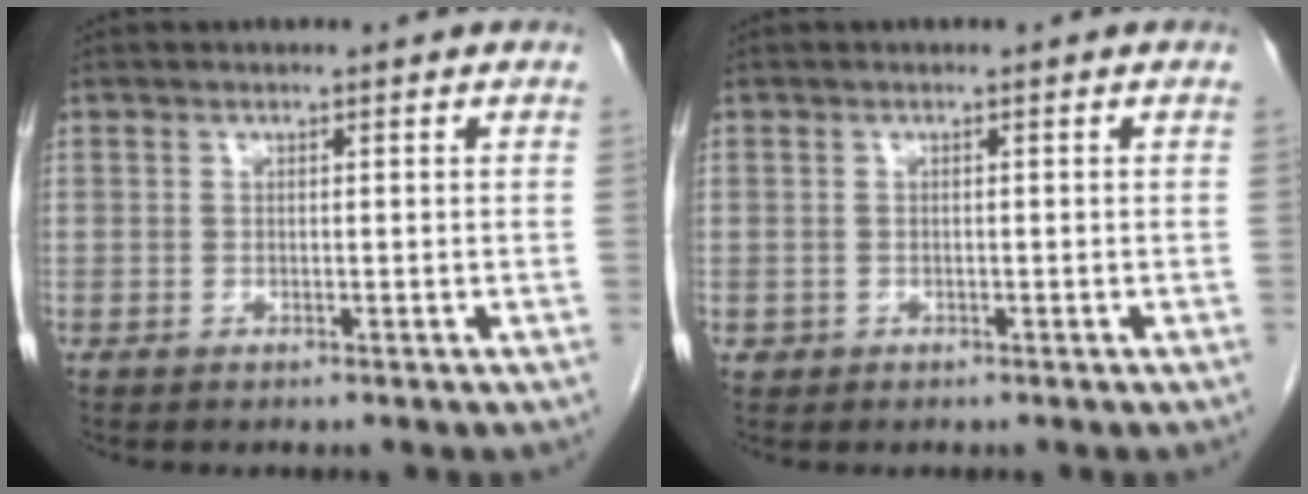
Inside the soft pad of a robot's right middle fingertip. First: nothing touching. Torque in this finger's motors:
{"motor_torque": [0.17, -0.28, 0.09, 0.01]}